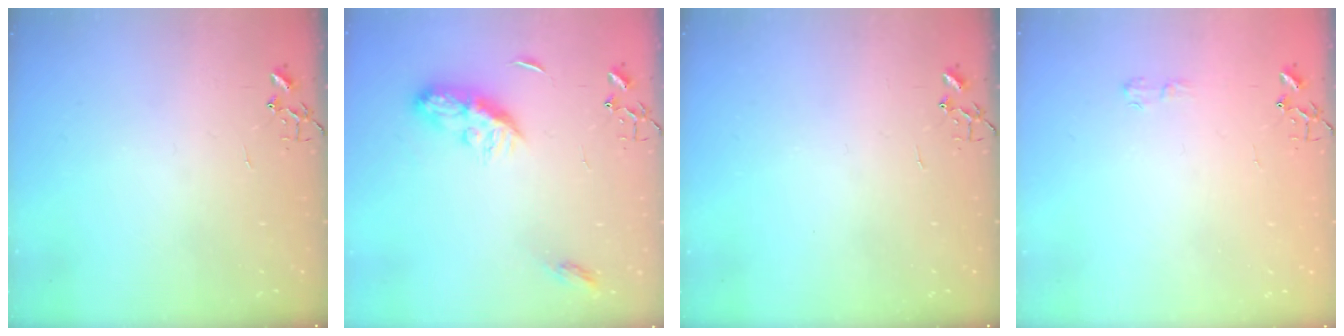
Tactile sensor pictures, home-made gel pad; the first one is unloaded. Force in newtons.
{"total": 9.7, "press": 9.7, "slide": 0.1}
{"total": 0.0}
{"total": 4.2, "press": 4.2, "slide": 0.5}